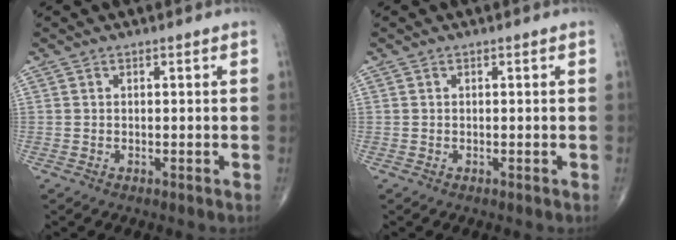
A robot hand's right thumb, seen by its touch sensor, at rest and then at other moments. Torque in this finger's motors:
{"motor_torque": [-0.02, -0.01, 0.00, 0.00, 0.00]}